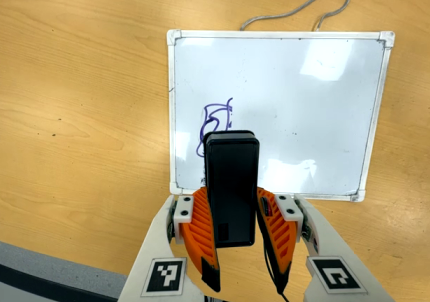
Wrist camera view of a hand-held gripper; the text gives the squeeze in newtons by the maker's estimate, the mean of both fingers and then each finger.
{"total": 5.5, "left": 4.9, "right": 6.1}